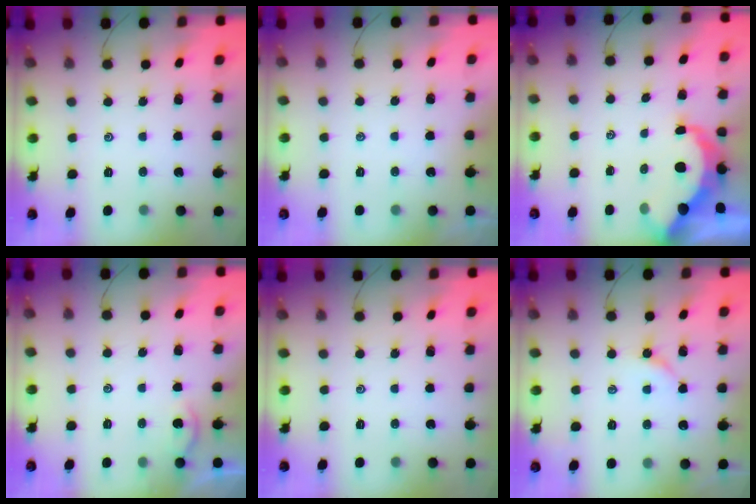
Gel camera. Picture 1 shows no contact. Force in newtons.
{"total": 1.2, "press": 1.2, "slide": 0.3}
{"total": 7.3, "press": 7.2, "slide": 0.9}
{"total": 1.2, "press": 1.2, "slide": 0.2}
{"total": 0.0}
{"total": 2.5, "press": 2.4, "slide": 0.4}